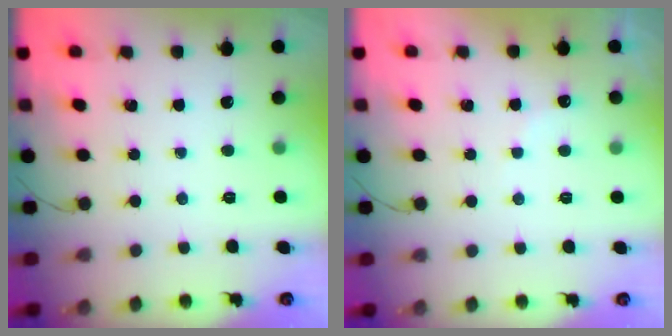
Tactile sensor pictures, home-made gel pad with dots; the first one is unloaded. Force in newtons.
{"total": 5.9, "press": 5.9, "slide": 0.8}